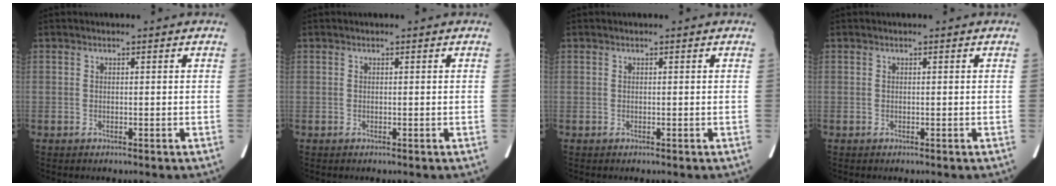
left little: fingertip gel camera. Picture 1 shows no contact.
{"total": 0.0}
{"total": 0.0}
{"total": 0.0}